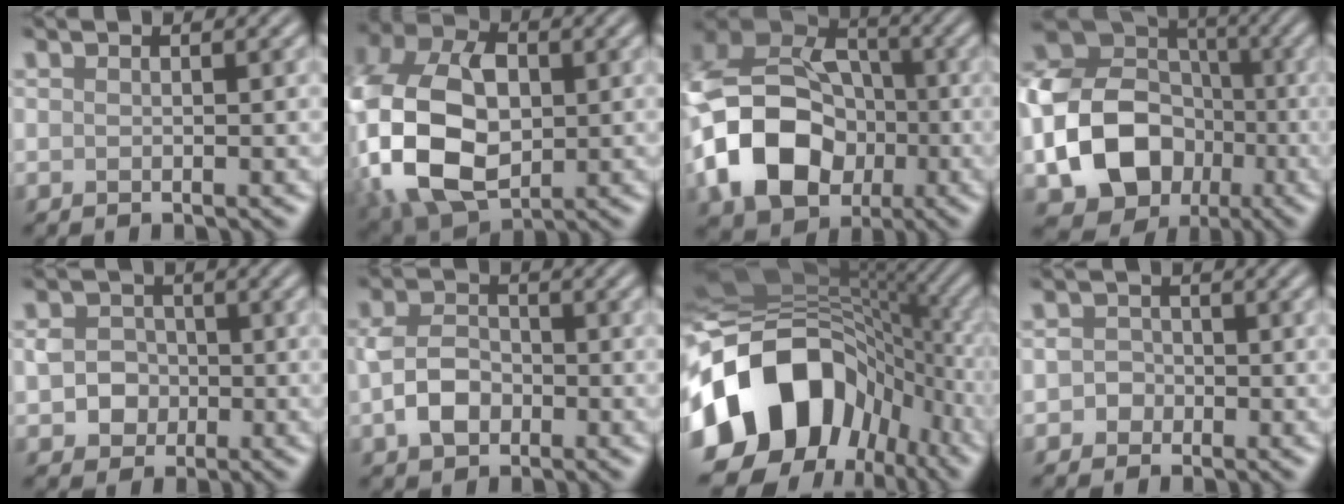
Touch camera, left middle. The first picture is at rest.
{"total": 16.0, "force": [-1.0, 11.2, 11.4], "torque": [-0.233, -0.003, -0.008]}
{"total": 12.7, "force": [-3.1, 9.7, 7.7], "torque": [-0.156, -0.002, -0.067]}
{"total": 14.4, "force": [-3.7, 11.8, 7.5], "torque": [-0.175, -0.019, -0.070]}
{"total": 2.9, "force": [-0.5, 2.6, 1.2], "torque": [-0.016, 0.004, -0.009]}
{"total": 3.9, "force": [-1.1, 2.9, 2.4], "torque": [-0.053, 0.003, -0.023]}
{"total": 15.9, "force": [-4.5, 11.8, 9.7], "torque": [-0.168, -0.017, -0.081]}
{"total": 1.4, "force": [-0.5, 1.3, 0.3], "torque": [0.014, 0.004, -0.015]}